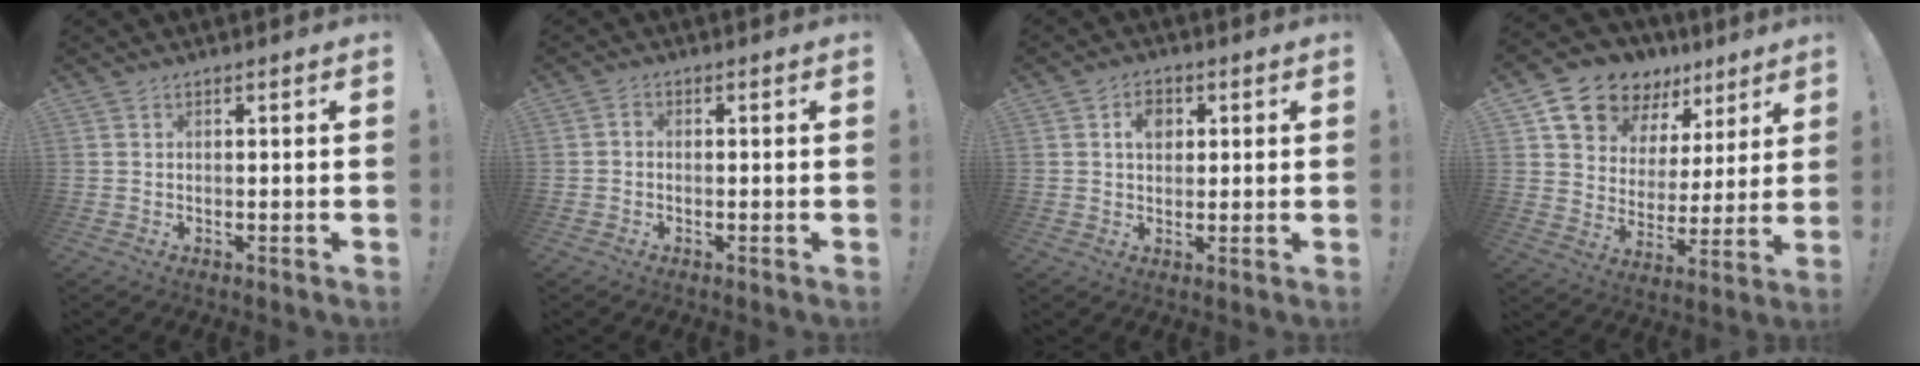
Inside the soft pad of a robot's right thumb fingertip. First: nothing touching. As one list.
[{"total": 1.2, "force": [-0.9, 0.5, 0.6], "torque": [-0.009, 0.004, -0.016]}, {"total": 5.0, "force": [1.4, 3.8, 3.0], "torque": [-0.038, 0.003, 0.021]}, {"total": 14.2, "force": [10.7, 8.3, 4.1], "torque": [-0.083, -0.077, 0.204]}]